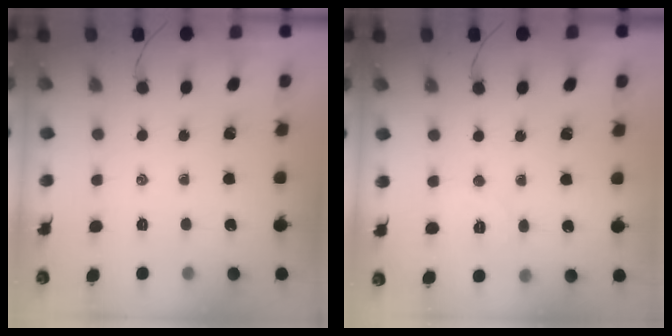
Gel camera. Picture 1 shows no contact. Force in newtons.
{"total": 4.7, "press": 4.6, "slide": 1.0}